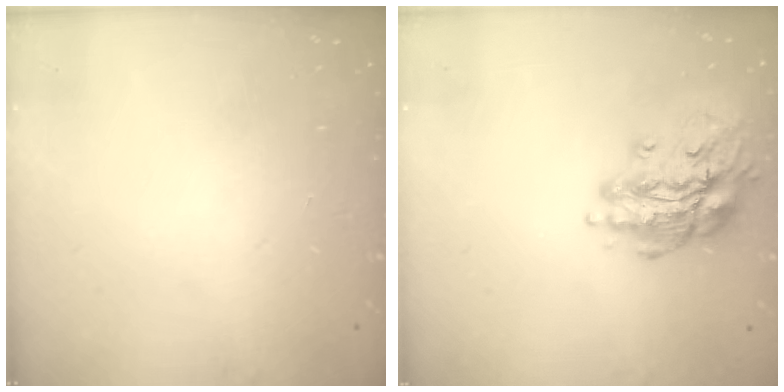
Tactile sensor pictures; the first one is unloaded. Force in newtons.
{"total": 16.0, "press": 15.9, "slide": 1.6}